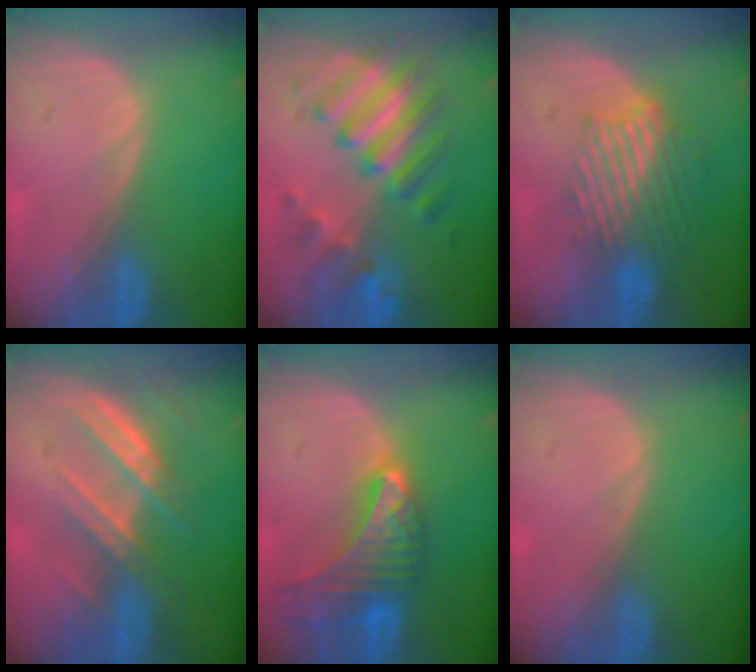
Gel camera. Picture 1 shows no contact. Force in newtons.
{"total": 8.7, "press": 8.7, "slide": 0.4}
{"total": 9.5, "press": 8.1, "slide": 4.8}
{"total": 7.1, "press": 6.6, "slide": 2.6}
{"total": 9.8, "press": 8.7, "slide": 4.5}
{"total": 0.0}